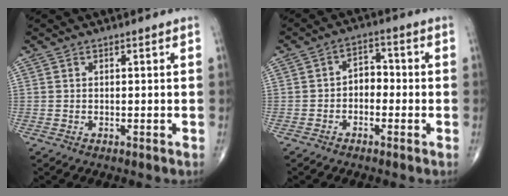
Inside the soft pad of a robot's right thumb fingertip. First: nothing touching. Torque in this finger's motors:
{"motor_torque": [0.03, 0.09, 0.43, -0.01, 0.08]}